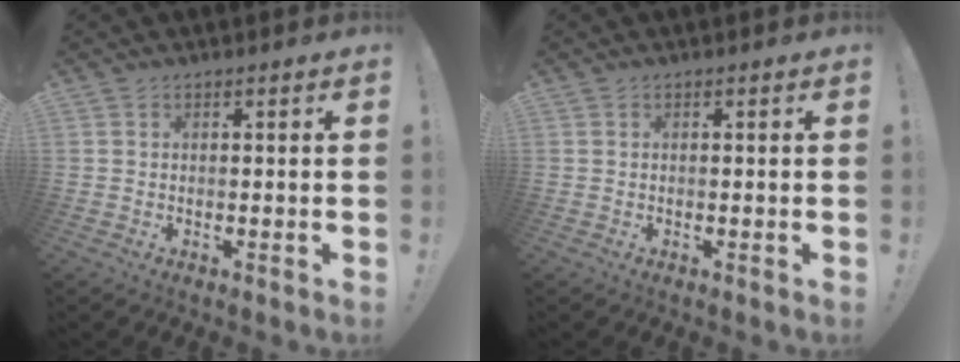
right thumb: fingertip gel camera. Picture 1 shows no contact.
{"total": 0.0}